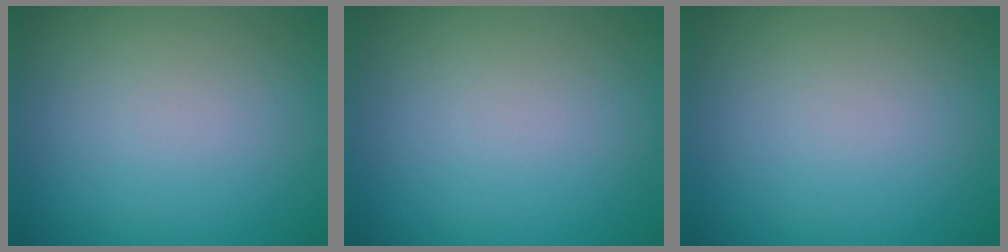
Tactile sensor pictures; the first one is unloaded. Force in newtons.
{"total": 0.0}
{"total": 0.0}